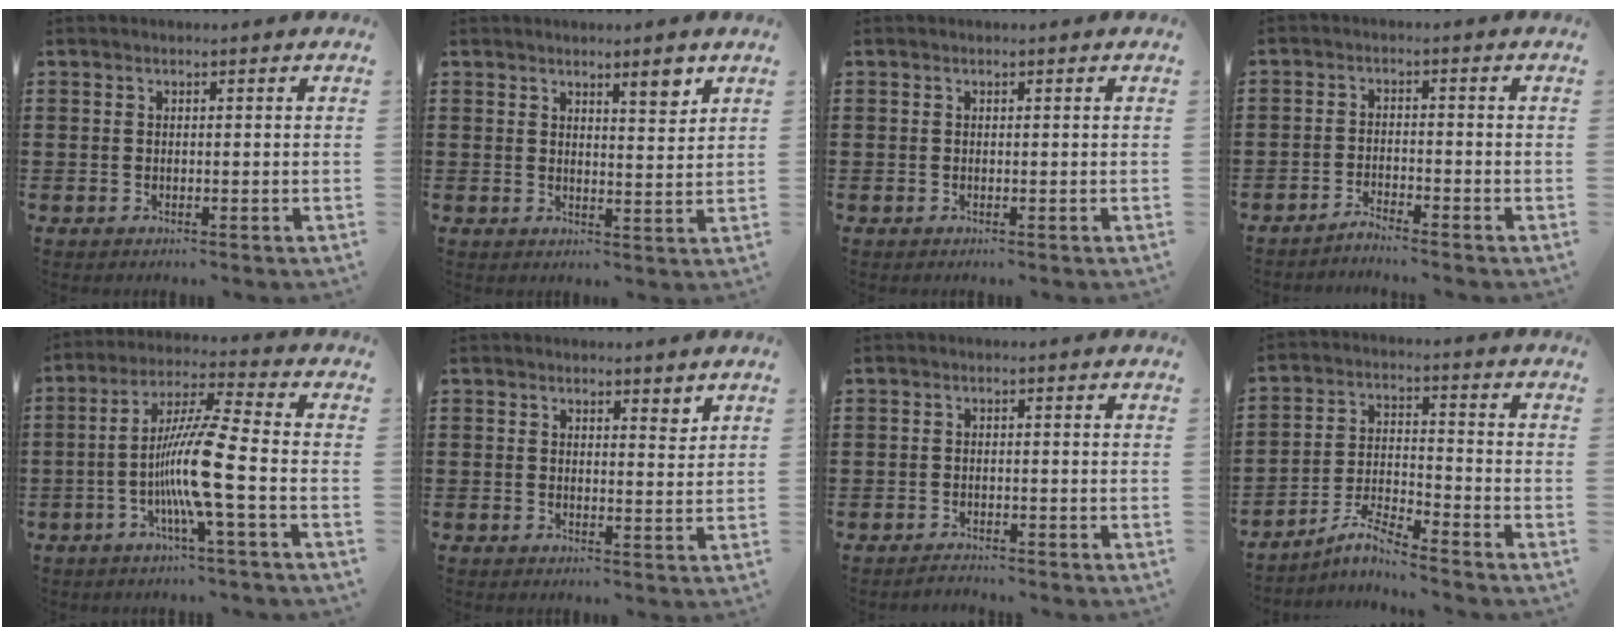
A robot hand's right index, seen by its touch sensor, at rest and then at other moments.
{"total": 3.9, "force": [3.0, 0.7, 2.3], "torque": [-0.042, 0.000, 0.050]}
{"total": 0.0}
{"total": 2.3, "force": [-2.3, -0.2, 0.1], "torque": [-0.004, 0.004, -0.048]}
{"total": 10.8, "force": [-3.0, 0.0, 10.4], "torque": [-0.215, -0.012, -0.066]}
{"total": 2.1, "force": [1.9, 0.8, 0.5], "torque": [-0.006, 0.003, 0.034]}
{"total": 1.3, "force": [-1.3, 0.2, -0.1], "torque": [-0.001, 0.004, -0.029]}
{"total": 5.4, "force": [-4.9, 0.1, 2.2], "torque": [-0.053, -0.007, -0.098]}